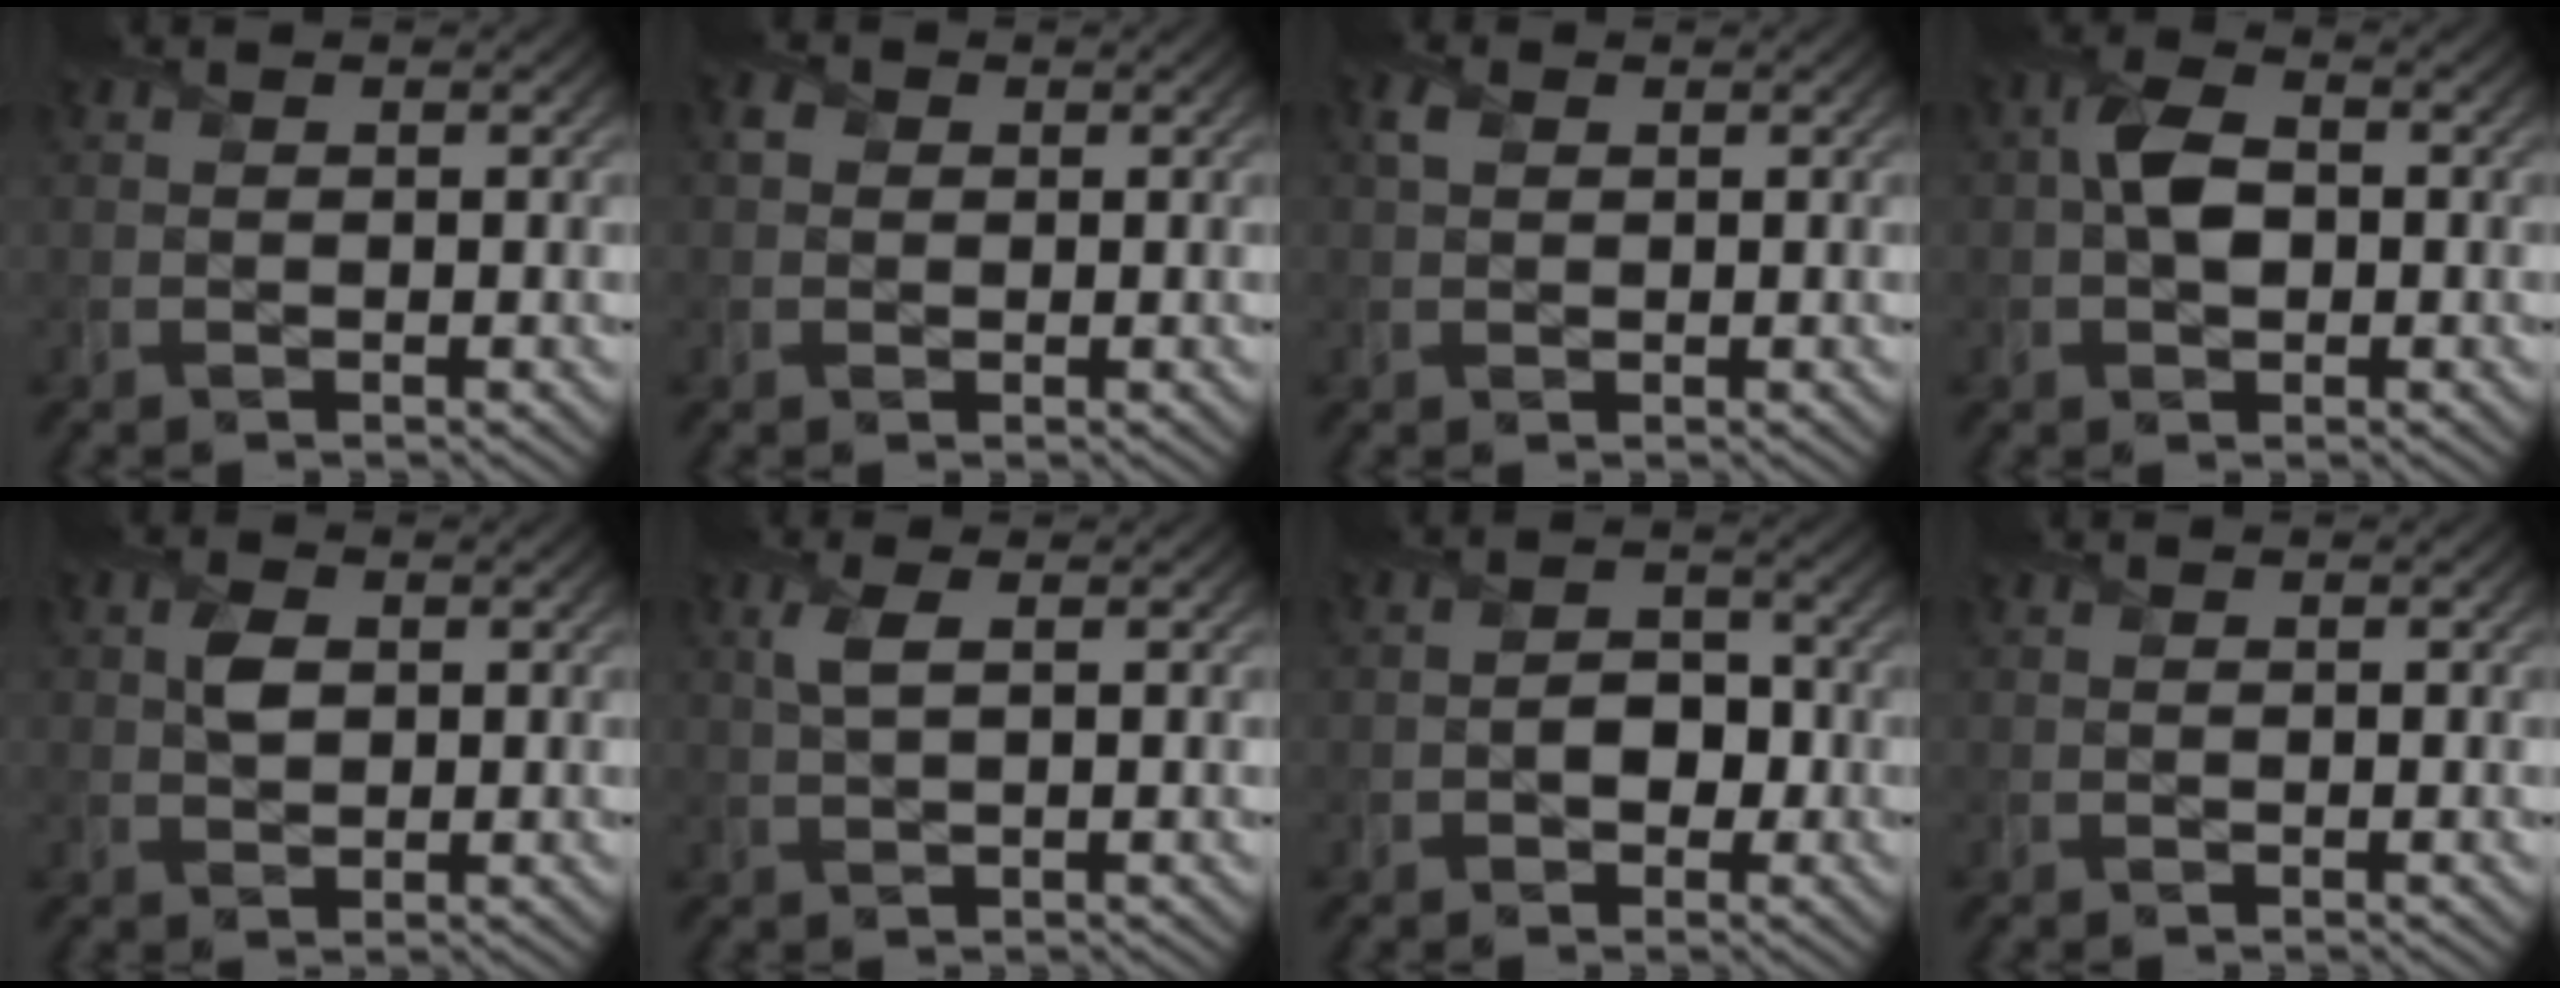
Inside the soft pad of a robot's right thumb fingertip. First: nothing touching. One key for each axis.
{"total": 1.7, "fx": 0.2, "fy": 1.6, "fz": 0.5, "tx": -0.007, "ty": -0.001, "tz": -0.003}
{"total": 1.8, "fx": 0.7, "fy": 1.3, "fz": 0.9, "tx": -0.021, "ty": 0.004, "tz": 0.010}
{"total": 4.5, "fx": -0.2, "fy": 3.1, "fz": 3.3, "tx": -0.066, "ty": 0.005, "tz": -0.012}
{"total": 2.3, "fx": 0.7, "fy": 1.7, "fz": 1.5, "tx": -0.036, "ty": 0.001, "tz": 0.009}
{"total": 2.4, "fx": 0.9, "fy": 0.8, "fz": 2.1, "tx": -0.055, "ty": 0.006, "tz": 0.015}
{"total": 3.1, "fx": -1.0, "fy": 2.5, "fz": 1.7, "tx": -0.007, "ty": 0.005, "tz": -0.027}
{"total": 0.0}